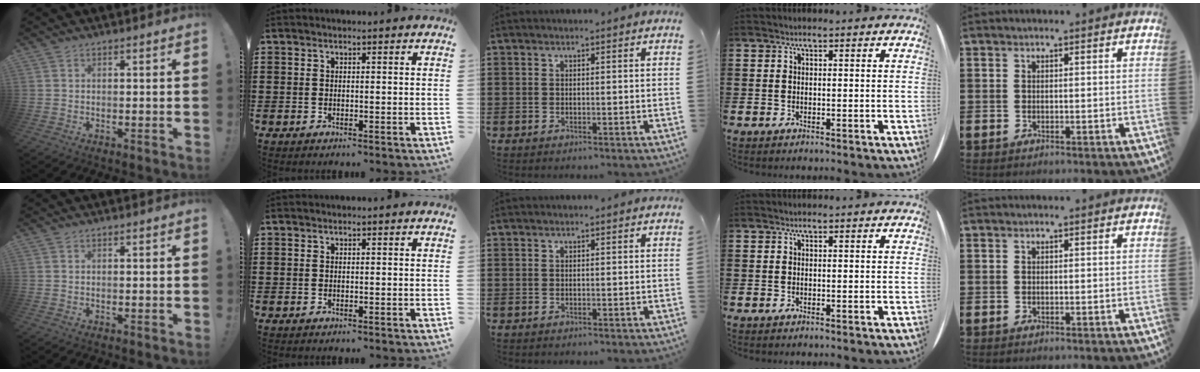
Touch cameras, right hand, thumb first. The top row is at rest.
{}